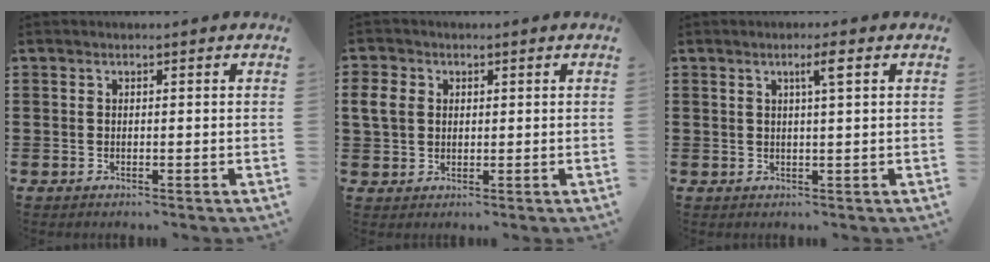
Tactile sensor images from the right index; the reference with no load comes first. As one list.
[{"total": 3.6, "force": [0.8, 3.0, 1.8], "torque": [-0.054, 0.008, 0.010]}, {"total": 2.5, "force": [1.1, -0.1, 2.3], "torque": [-0.039, -0.004, 0.013]}]